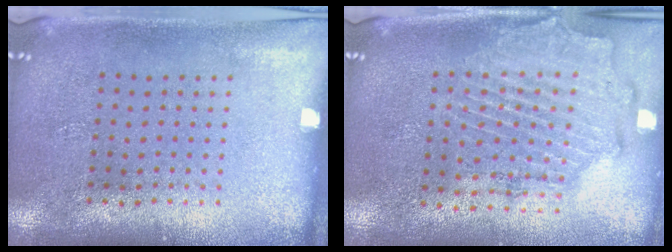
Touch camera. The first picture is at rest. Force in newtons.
{"total": 1.9, "press": 1.7, "slide": 0.9}